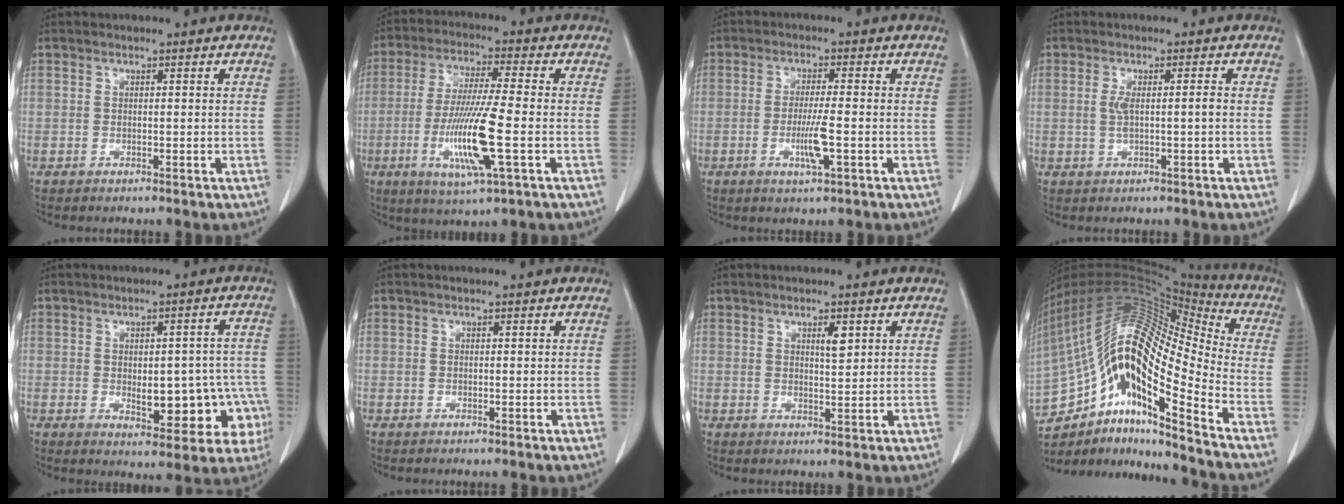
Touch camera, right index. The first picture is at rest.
{"total": 12.6, "force": [-3.3, 0.3, 12.1], "torque": [-0.242, -0.020, -0.064]}
{"total": 5.0, "force": [-1.4, 0.0, 4.8], "torque": [-0.092, -0.010, -0.026]}
{"total": 2.6, "force": [-0.1, 0.1, 2.6], "torque": [-0.053, 0.001, 0.000]}
{"total": 11.6, "force": [-2.8, 5.8, 9.6], "torque": [-0.100, 0.021, -0.023]}
{"total": 0.0}
{"total": 2.4, "force": [1.1, 0.6, 2.0], "torque": [-0.035, -0.004, 0.020]}
{"total": 23.5, "force": [-11.9, 5.1, 19.6], "torque": [-0.373, 0.032, -0.208]}